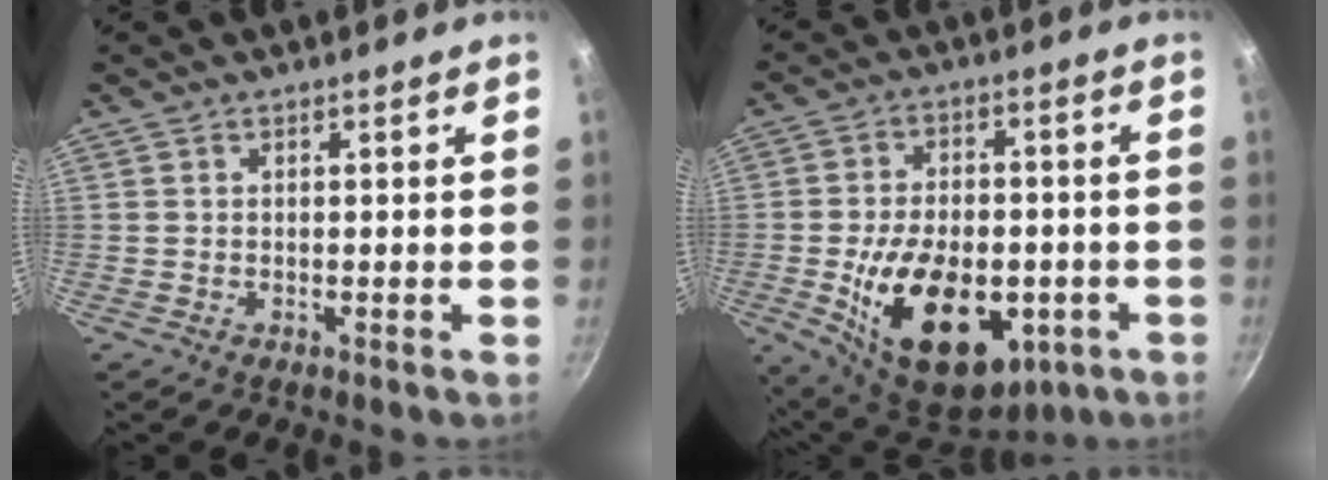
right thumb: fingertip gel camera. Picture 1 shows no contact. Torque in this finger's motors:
{"motor_torque": [-0.09, 1.35, 1.68, -0.84, 0.37]}